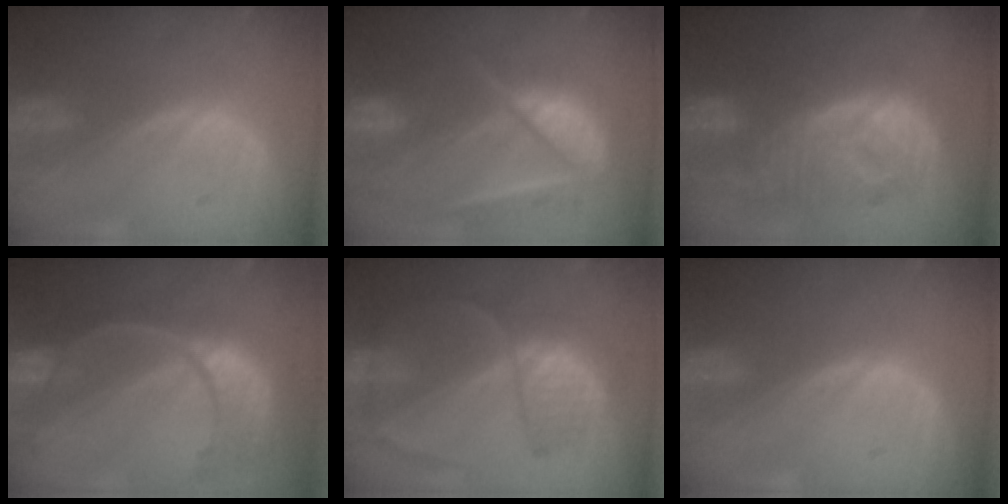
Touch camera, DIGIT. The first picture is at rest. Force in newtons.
{"total": 9.8, "press": 8.2, "slide": 5.3}
{"total": 10.8, "press": 10.8, "slide": 0.8}
{"total": 11.1, "press": 9.3, "slide": 6.0}
{"total": 6.7, "press": 6.6, "slide": 1.5}
{"total": 0.0}